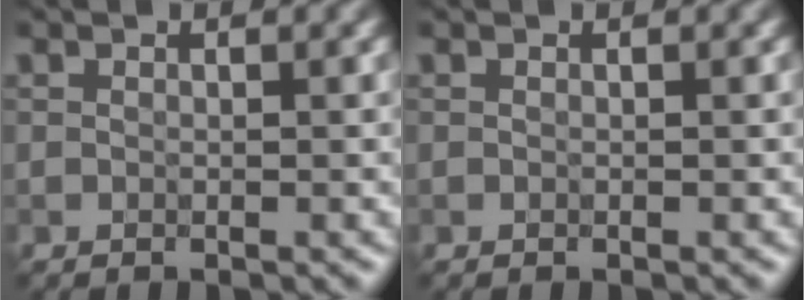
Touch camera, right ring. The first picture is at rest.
{"total": 0.0}